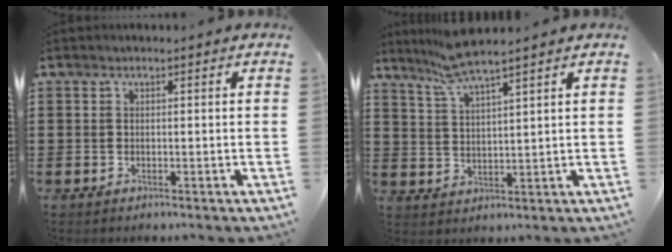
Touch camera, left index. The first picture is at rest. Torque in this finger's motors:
{"motor_torque": [1.82, -0.04, 0.27, 0.11]}